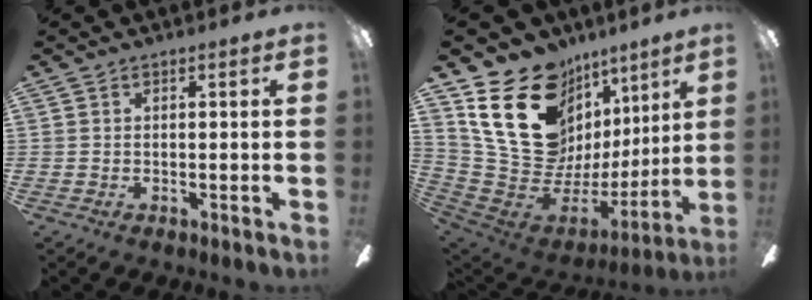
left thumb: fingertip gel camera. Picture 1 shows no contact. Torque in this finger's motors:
{"motor_torque": [1.37, 1.89, 1.46, -1.31, 0.40]}